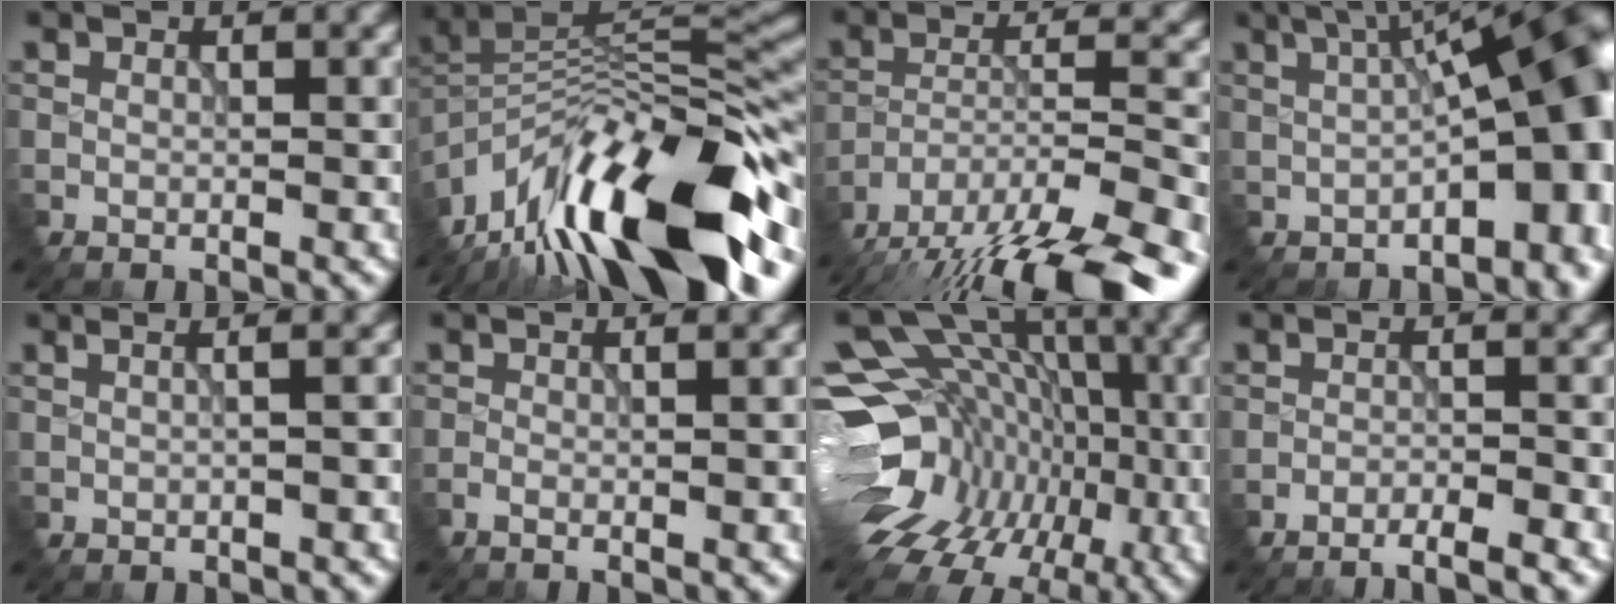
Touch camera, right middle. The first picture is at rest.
{"total": 15.8, "force": [-9.5, 5.1, 11.6], "torque": [-0.204, 0.022, -0.166]}
{"total": 17.3, "force": [-14.8, 4.4, 7.9], "torque": [-0.152, -0.030, -0.207]}
{"total": 14.1, "force": [0.2, 5.8, 12.9], "torque": [-0.140, 0.004, 0.023]}
{"total": 3.6, "force": [0.8, 1.9, 2.9], "torque": [-0.004, 0.027, -0.009]}
{"total": 2.0, "force": [-0.6, 0.8, 1.7], "torque": [0.004, 0.013, -0.017]}
{"total": 19.5, "force": [-4.6, 15.6, 10.8], "torque": [-0.189, 0.001, -0.072]}
{"total": 3.4, "force": [-2.9, 0.0, 1.7], "torque": [-0.023, 0.007, -0.053]}